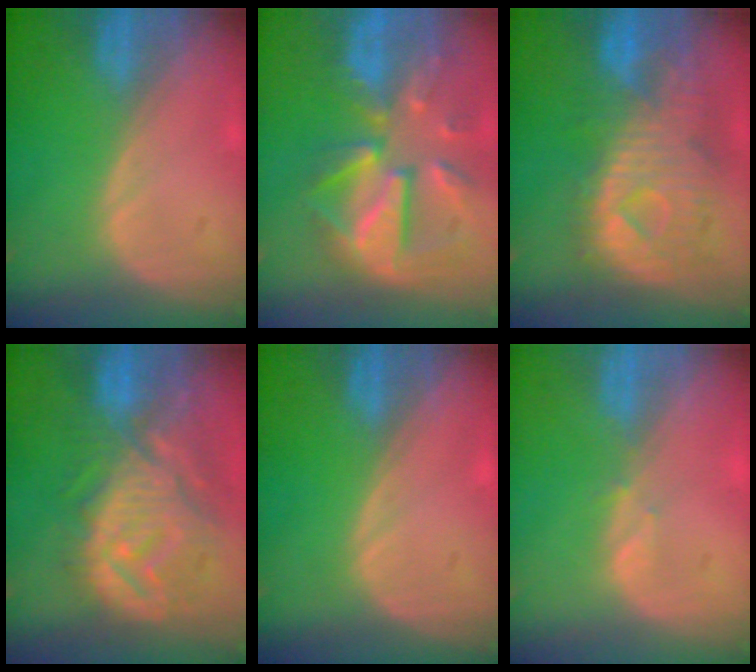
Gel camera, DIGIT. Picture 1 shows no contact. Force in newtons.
{"total": 12.1, "press": 10.6, "slide": 5.9}
{"total": 11.5, "press": 9.9, "slide": 5.8}
{"total": 12.3, "press": 11.0, "slide": 5.4}
{"total": 0.0}
{"total": 0.8, "press": 0.8, "slide": 0.3}